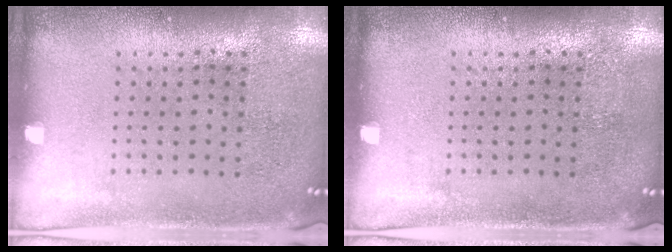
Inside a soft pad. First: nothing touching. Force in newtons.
{"total": 0.0}